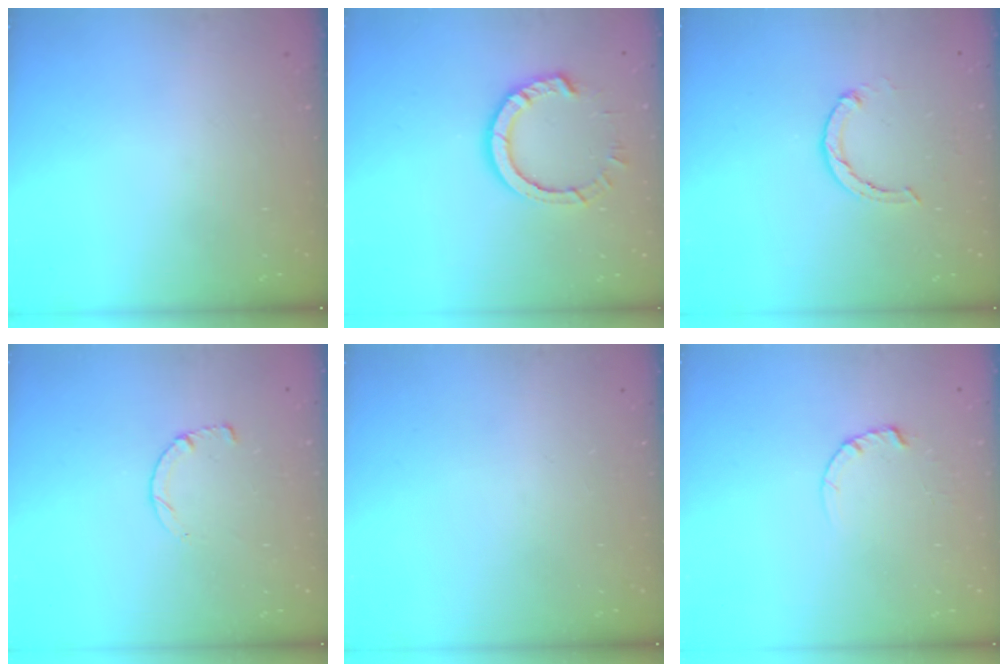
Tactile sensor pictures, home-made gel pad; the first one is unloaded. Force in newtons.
{"total": 9.4, "press": 9.3, "slide": 0.9}
{"total": 3.0, "press": 3.0, "slide": 0.4}
{"total": 2.5, "press": 2.5, "slide": 0.3}
{"total": 0.0}
{"total": 2.4, "press": 2.4, "slide": 0.3}